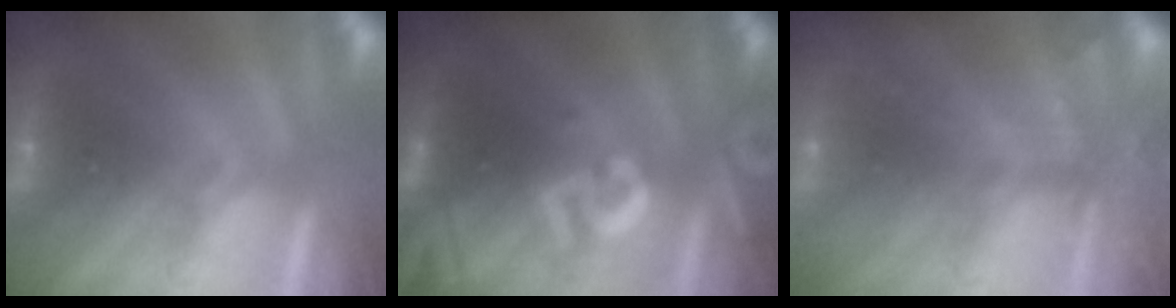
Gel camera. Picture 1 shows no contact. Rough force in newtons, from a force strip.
{"total": 2.9}
{"total": 9.1}